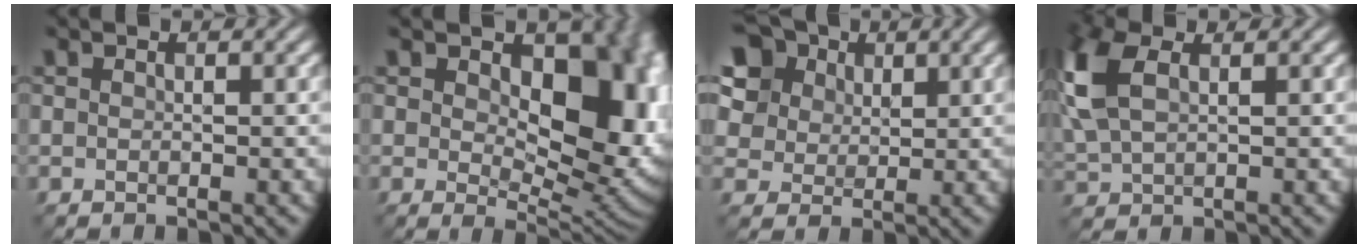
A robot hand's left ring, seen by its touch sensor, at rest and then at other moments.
{"total": 14.3, "force": [1.9, 8.9, 11.0], "torque": [-0.115, -0.017, 0.046]}
{"total": 10.7, "force": [5.5, 8.0, 4.4], "torque": [-0.123, 0.024, 0.091]}
{"total": 6.8, "force": [2.2, 3.7, 5.2], "torque": [-0.161, 0.013, 0.045]}